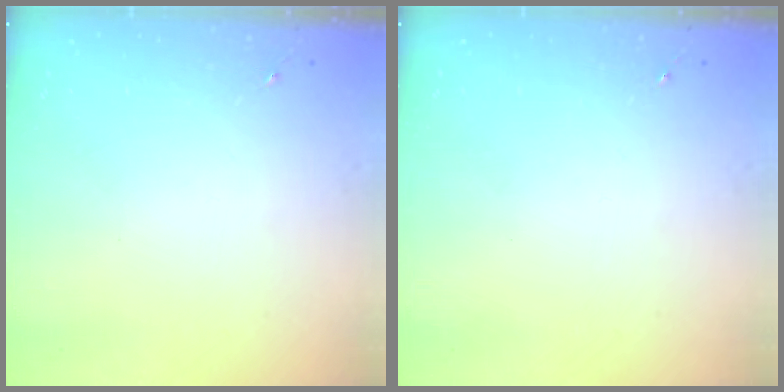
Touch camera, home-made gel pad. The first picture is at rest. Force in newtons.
{"total": 0.0}